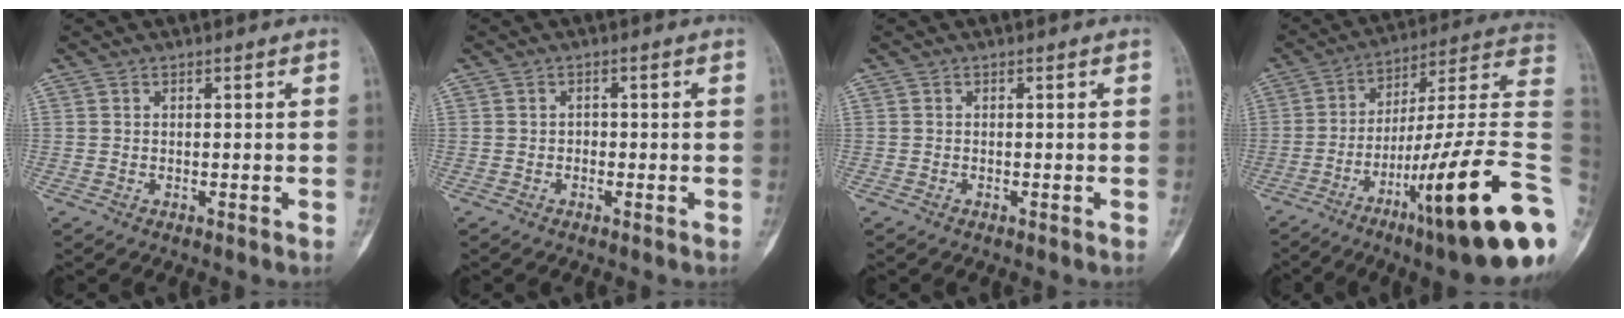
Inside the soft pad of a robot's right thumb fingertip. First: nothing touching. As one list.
[{"total": 0.9, "force": [-0.4, 0.7, 0.4], "torque": [0.001, 0.004, -0.011]}, {"total": 0.0}, {"total": 28.2, "force": [-8.9, 3.5, 26.5], "torque": [-0.341, 0.058, -0.136]}]